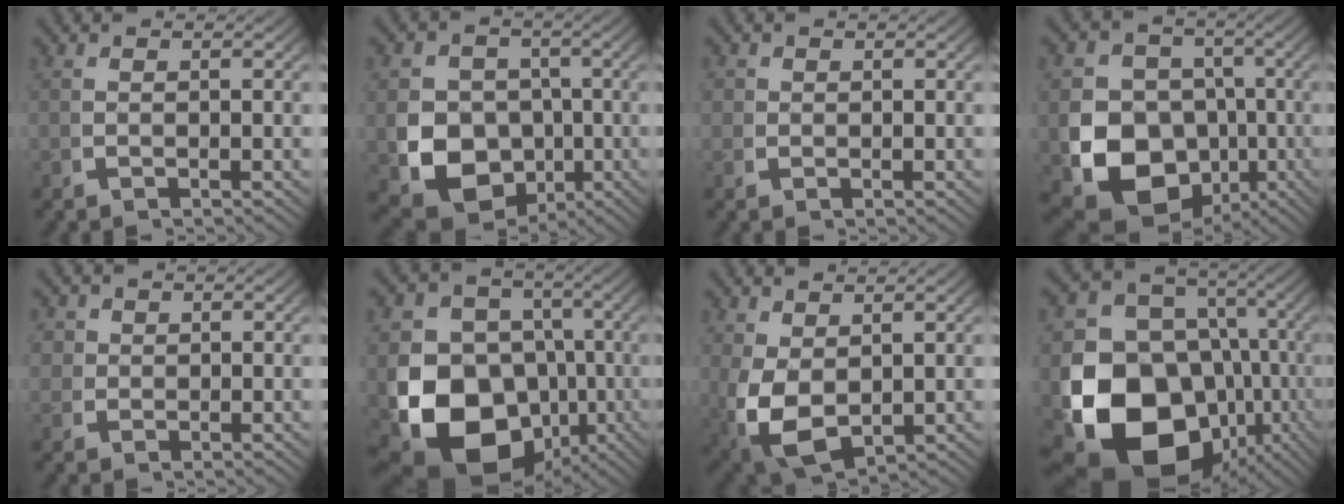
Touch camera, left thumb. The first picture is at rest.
{"total": 13.1, "force": [-2.9, 10.9, 6.6], "torque": [-0.156, -0.060, -0.031]}
{"total": 1.4, "force": [0.5, 1.2, 0.3], "torque": [-0.010, -0.010, 0.010]}
{"total": 15.4, "force": [-3.7, 12.5, 8.1], "torque": [-0.182, -0.076, -0.040]}
{"total": 2.8, "force": [1.1, 2.3, 1.0], "torque": [-0.026, -0.008, 0.023]}
{"total": 18.7, "force": [-4.8, 14.6, 10.6], "torque": [-0.226, -0.094, -0.050]}
{"total": 7.7, "force": [-1.1, 5.4, 5.3], "torque": [-0.141, -0.049, 0.015]}
{"total": 23.7, "force": [-6.2, 17.4, 14.8], "torque": [-0.293, -0.096, -0.068]}